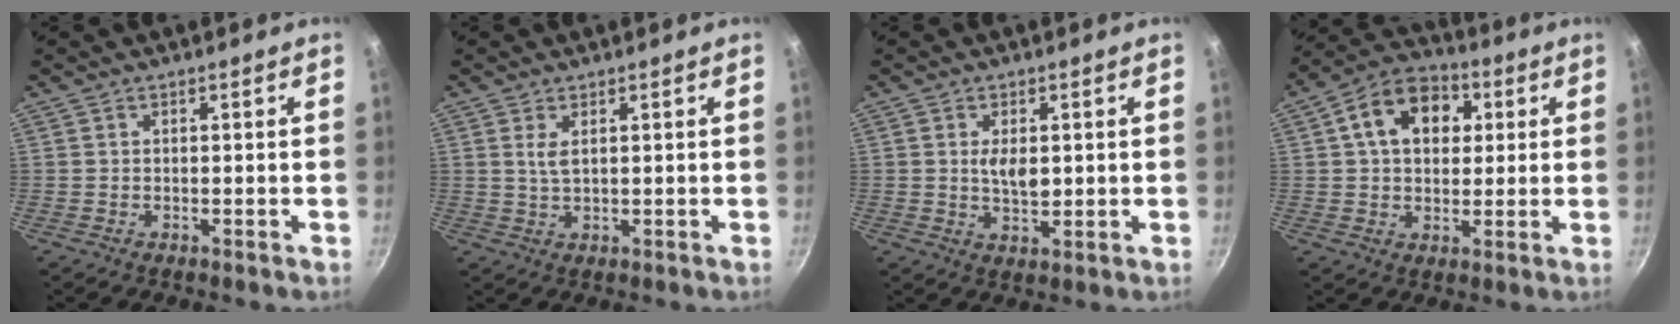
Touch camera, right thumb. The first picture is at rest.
{"total": 2.7, "force": [1.0, 1.1, 2.2], "torque": [-0.043, -0.009, 0.021]}
{"total": 4.6, "force": [0.6, 2.4, 3.9], "torque": [-0.063, -0.008, 0.012]}
{"total": 13.3, "force": [3.5, 9.5, 8.5], "torque": [-0.112, 0.015, 0.041]}